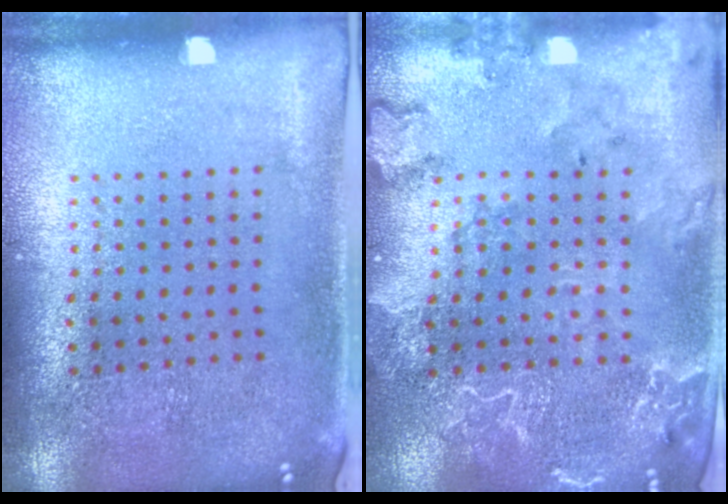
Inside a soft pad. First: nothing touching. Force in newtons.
{"total": 2.4, "press": 2.3, "slide": 0.6}